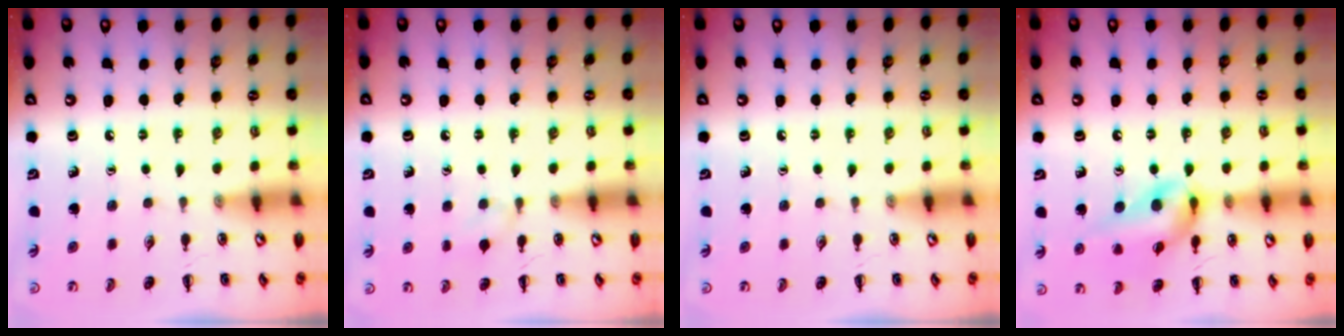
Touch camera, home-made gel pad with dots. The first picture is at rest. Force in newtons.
{"total": 5.8, "press": 5.5, "slide": 2.0}
{"total": 0.0}
{"total": 13.6, "press": 13.3, "slide": 2.7}